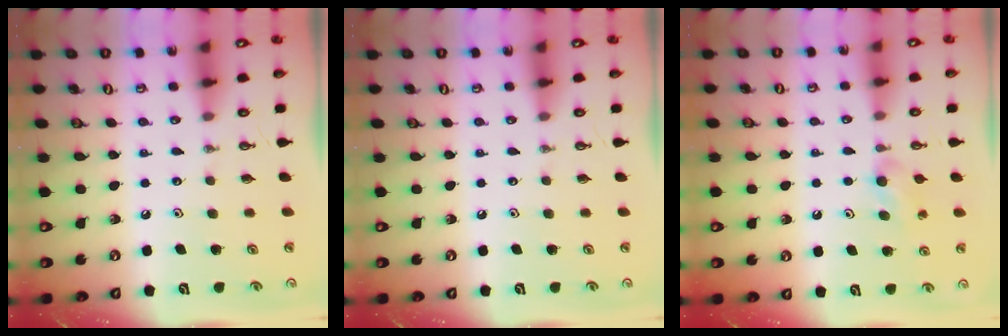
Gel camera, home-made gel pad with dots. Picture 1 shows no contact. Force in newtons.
{"total": 0.0}
{"total": 4.5, "press": 4.2, "slide": 1.4}